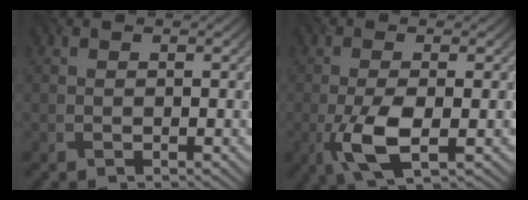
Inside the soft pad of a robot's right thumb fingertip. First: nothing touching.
{"total": 6.2, "force": [-1.9, 2.0, 5.6], "torque": [-0.120, -0.004, -0.040]}